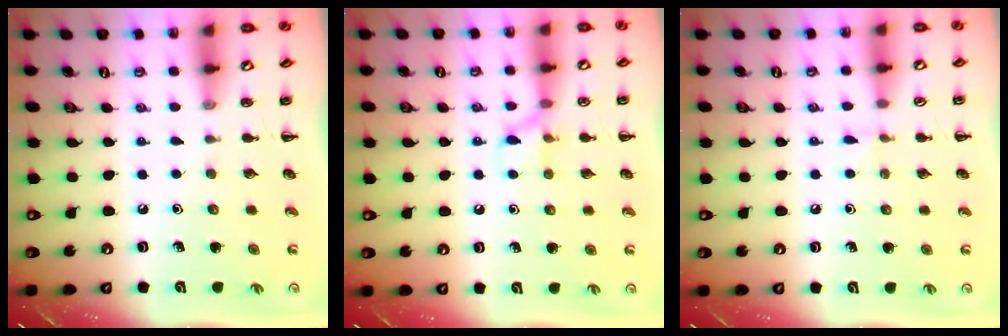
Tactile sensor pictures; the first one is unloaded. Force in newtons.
{"total": 6.4, "press": 6.4, "slide": 0.6}
{"total": 3.3, "press": 3.1, "slide": 1.2}